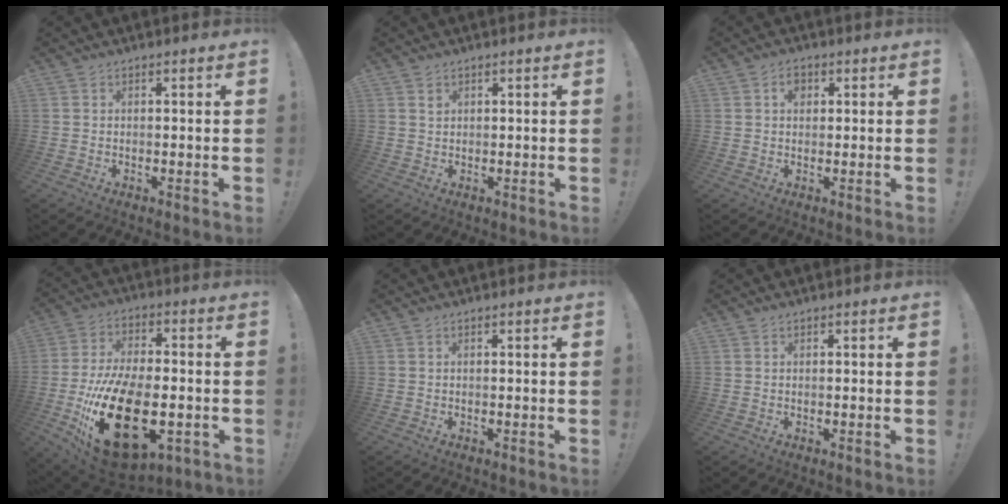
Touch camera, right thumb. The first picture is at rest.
{"total": 1.3, "force": [0.6, 1.2, 0.0], "torque": [0.013, -0.005, 0.007]}
{"total": 3.3, "force": [1.0, 2.5, 1.9], "torque": [-0.022, 0.002, 0.014]}
{"total": 27.0, "force": [-7.4, 14.5, 21.5], "torque": [-0.418, 0.038, -0.104]}
{"total": 0.0}
{"total": 0.0}